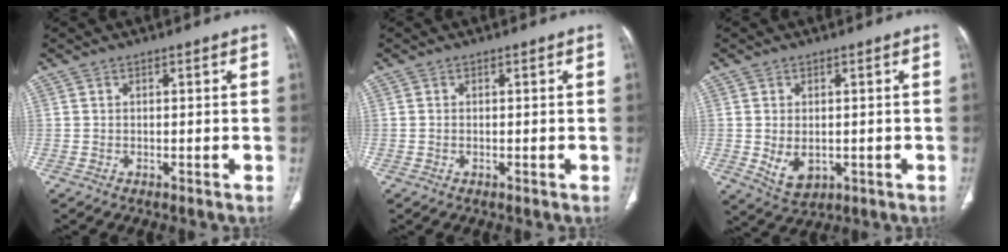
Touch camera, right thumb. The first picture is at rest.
{"total": 0.0}
{"total": 4.7, "force": [-0.6, 3.2, 3.4], "torque": [-0.055, -0.009, 0.006]}